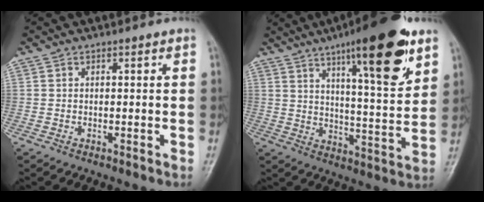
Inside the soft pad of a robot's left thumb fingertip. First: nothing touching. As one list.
[{"total": 18.9, "force": [10.8, 4.3, 14.9], "torque": [-0.195, -0.053, 0.165]}]